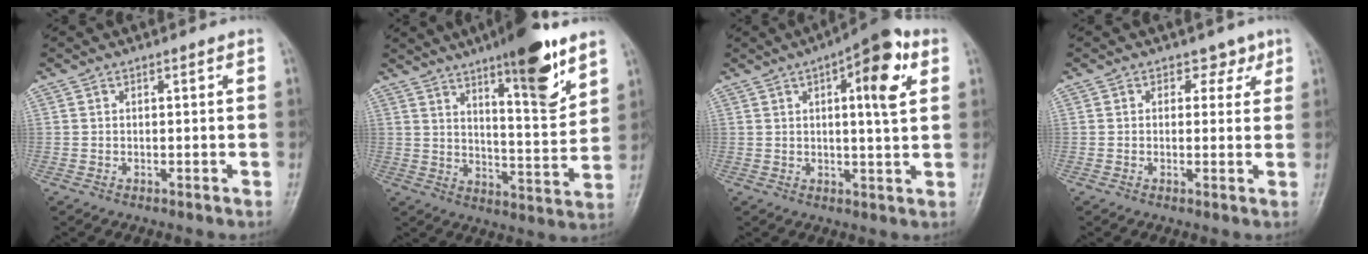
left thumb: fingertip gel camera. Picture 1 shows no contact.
{"total": 15.6, "force": [9.6, 3.6, 11.7], "torque": [-0.148, -0.062, 0.149]}
{"total": 11.3, "force": [4.0, 3.4, 10.0], "torque": [-0.123, 0.000, 0.049]}
{"total": 2.6, "force": [1.4, 2.0, 0.8], "torque": [0.012, -0.004, 0.010]}